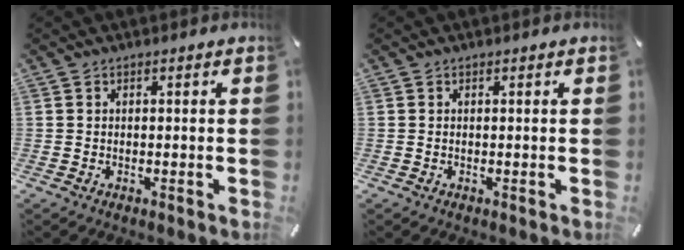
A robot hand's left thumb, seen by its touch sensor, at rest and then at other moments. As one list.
[{"total": 0.0}]